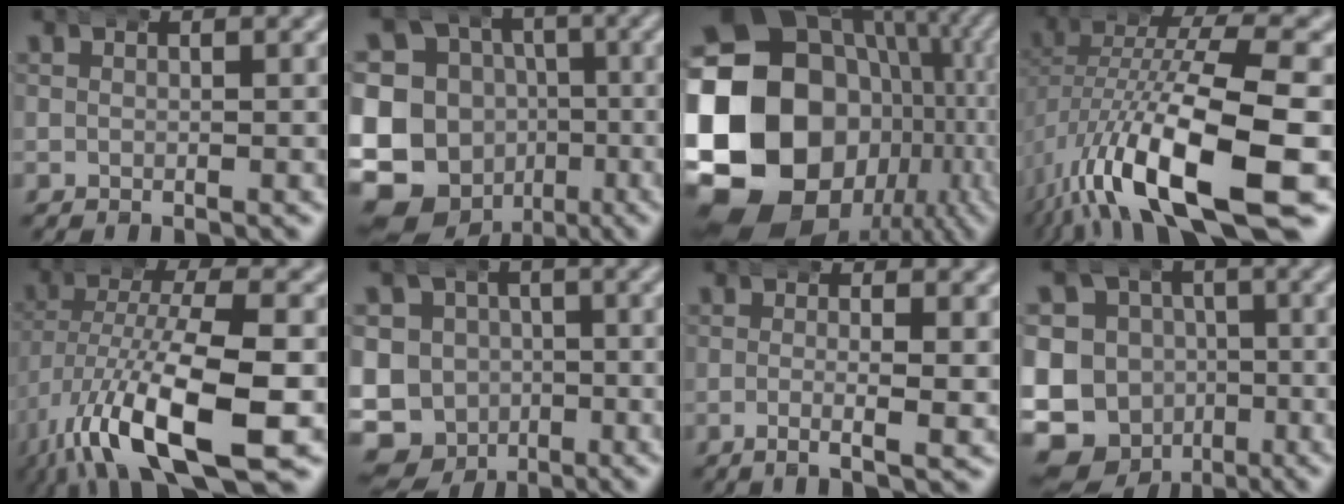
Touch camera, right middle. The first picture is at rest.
{"total": 20.3, "force": [-3.5, 18.1, 8.4], "torque": [-0.227, -0.077, -0.057]}
{"total": 25.7, "force": [-2.2, 19.5, 16.5], "torque": [-0.325, -0.065, -0.019]}
{"total": 11.7, "force": [-4.5, 5.0, 9.6], "torque": [-0.195, -0.030, -0.049]}
{"total": 9.3, "force": [-4.2, 3.4, 7.6], "torque": [-0.157, -0.030, -0.048]}
{"total": 17.8, "force": [-4.4, 16.7, 4.7], "torque": [-0.163, -0.070, -0.079]}
{"total": 2.5, "force": [-0.7, 0.0, 2.4], "torque": [-0.051, -0.012, -0.010]}
{"total": 20.2, "force": [-4.8, 18.6, 6.3], "torque": [-0.200, -0.080, -0.084]}